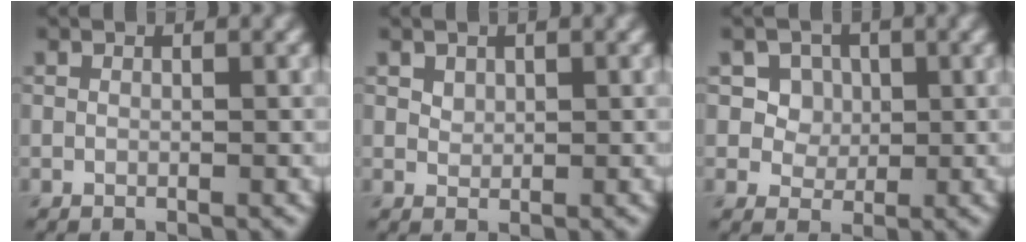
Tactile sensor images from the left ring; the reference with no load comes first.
{"total": 1.0, "force": [0.6, 0.7, 0.3], "torque": [-0.009, -0.007, 0.019]}
{"total": 5.5, "force": [2.3, 4.4, 2.3], "torque": [-0.042, -0.003, 0.038]}